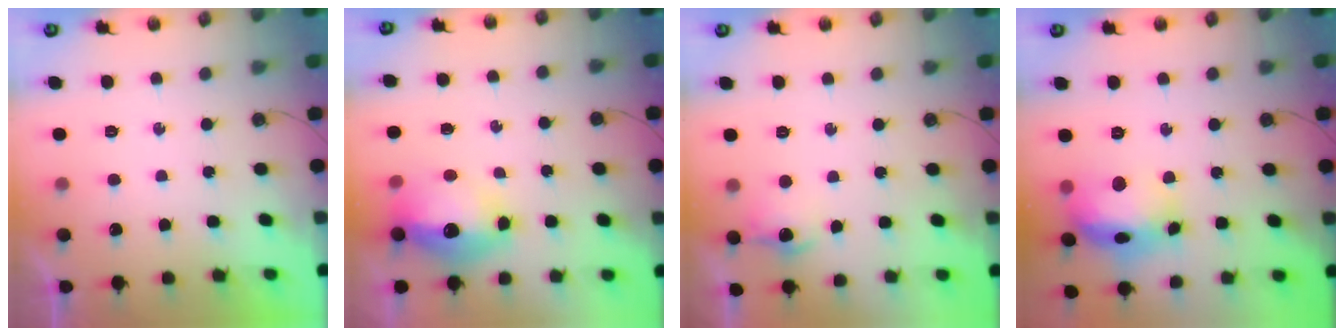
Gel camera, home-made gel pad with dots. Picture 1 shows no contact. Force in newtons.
{"total": 14.7, "press": 14.6, "slide": 1.4}
{"total": 8.0, "press": 8.0, "slide": 0.7}
{"total": 15.6, "press": 15.5, "slide": 1.7}